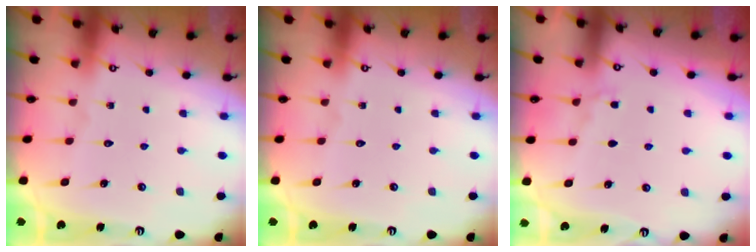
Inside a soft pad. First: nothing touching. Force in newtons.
{"total": 0.0}
{"total": 3.7, "press": 3.7, "slide": 0.5}